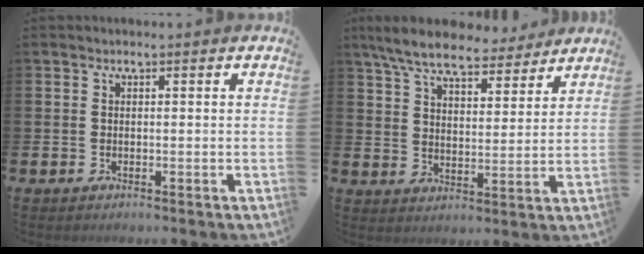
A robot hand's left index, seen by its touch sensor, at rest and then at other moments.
{"total": 8.1, "force": [7.3, 1.9, 2.8], "torque": [-0.082, -0.034, 0.131]}